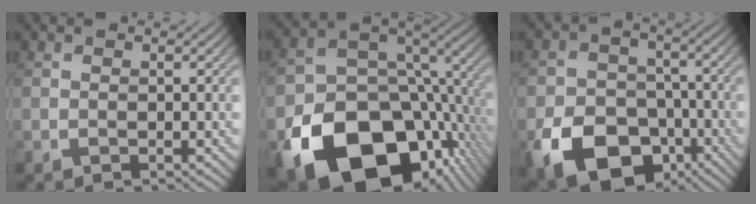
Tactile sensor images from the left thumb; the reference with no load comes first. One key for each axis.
{"total": 21.0, "fx": -9.5, "fy": 14.7, "fz": 11.5, "tx": -0.221, "ty": -0.060, "tz": -0.119}
{"total": 13.8, "fx": -7.2, "fy": 9.4, "fz": 7.2, "tx": -0.145, "ty": -0.045, "tz": -0.122}